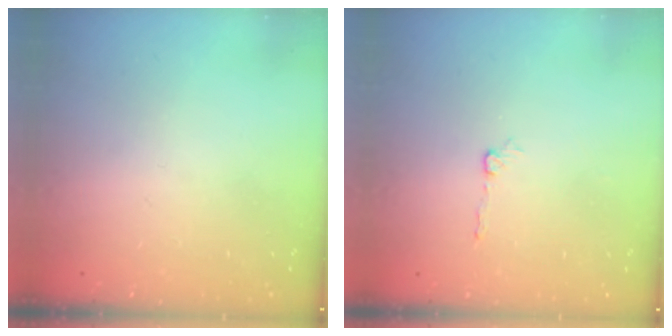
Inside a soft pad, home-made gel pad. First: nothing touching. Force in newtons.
{"total": 4.2, "press": 4.1, "slide": 0.4}